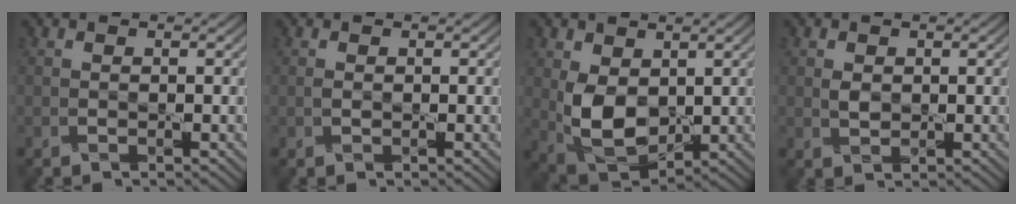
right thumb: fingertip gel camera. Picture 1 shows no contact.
{"total": 0.6, "force": [0.0, 0.4, 0.4], "torque": [-0.011, -0.001, 0.000]}
{"total": 7.4, "force": [0.9, 4.9, 5.5], "torque": [-0.129, -0.009, 0.020]}
{"total": 1.5, "force": [0.3, 1.1, 0.9], "torque": [-0.023, -0.002, 0.008]}